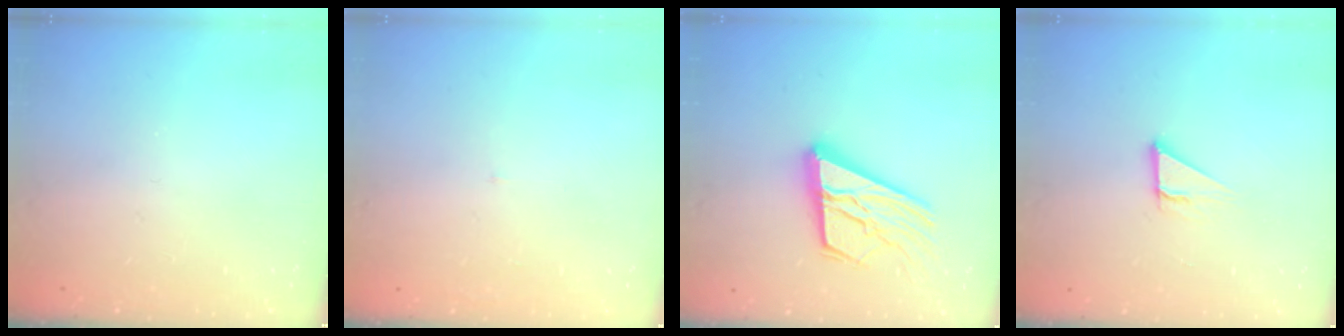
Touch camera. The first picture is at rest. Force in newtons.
{"total": 2.0, "press": 2.0, "slide": 0.1}
{"total": 19.1, "press": 19.0, "slide": 2.5}
{"total": 4.0, "press": 4.0, "slide": 0.2}